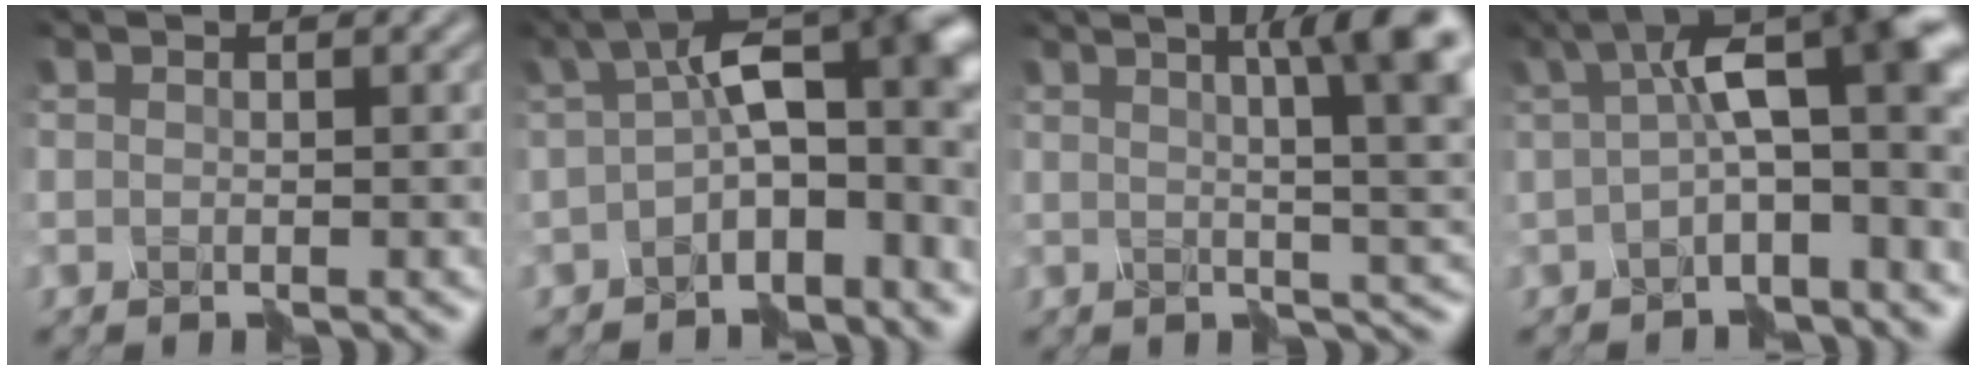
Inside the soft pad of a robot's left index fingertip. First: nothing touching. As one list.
[{"total": 10.5, "force": [-0.6, 5.4, 9.0], "torque": [-0.118, 0.027, -0.020]}, {"total": 8.9, "force": [3.1, 2.2, 8.1], "torque": [-0.072, 0.027, 0.030]}, {"total": 9.3, "force": [1.2, 3.0, 8.7], "torque": [-0.121, 0.036, 0.003]}]